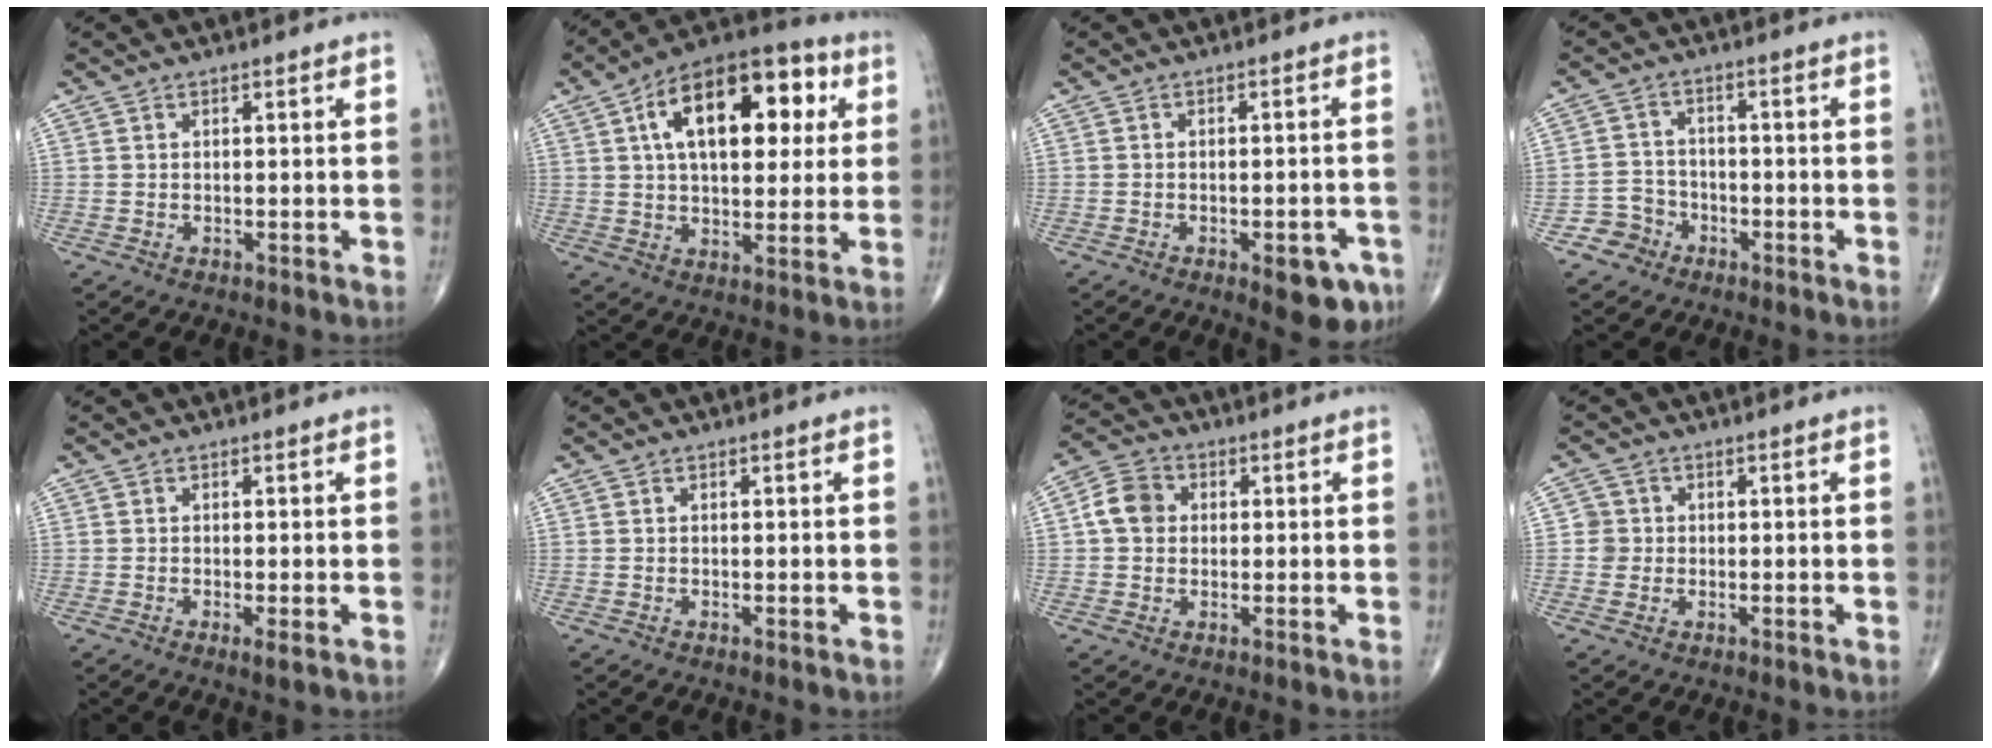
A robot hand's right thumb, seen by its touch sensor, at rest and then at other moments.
{"total": 21.0, "force": [6.0, 11.1, 16.7], "torque": [-0.222, 0.016, 0.082]}
{"total": 6.9, "force": [-3.4, 2.8, 5.3], "torque": [-0.047, 0.014, -0.035]}
{"total": 4.6, "force": [-2.7, 3.7, 0.0], "torque": [0.027, 0.024, -0.053]}
{"total": 1.5, "force": [-0.5, 0.2, 1.4], "torque": [-0.031, -0.008, -0.012]}
{"total": 0.0}
{"total": 6.2, "force": [0.7, 5.2, 3.2], "torque": [-0.050, 0.013, 0.003]}
{"total": 2.6, "force": [0.0, 2.6, 0.2], "torque": [0.020, 0.008, -0.004]}